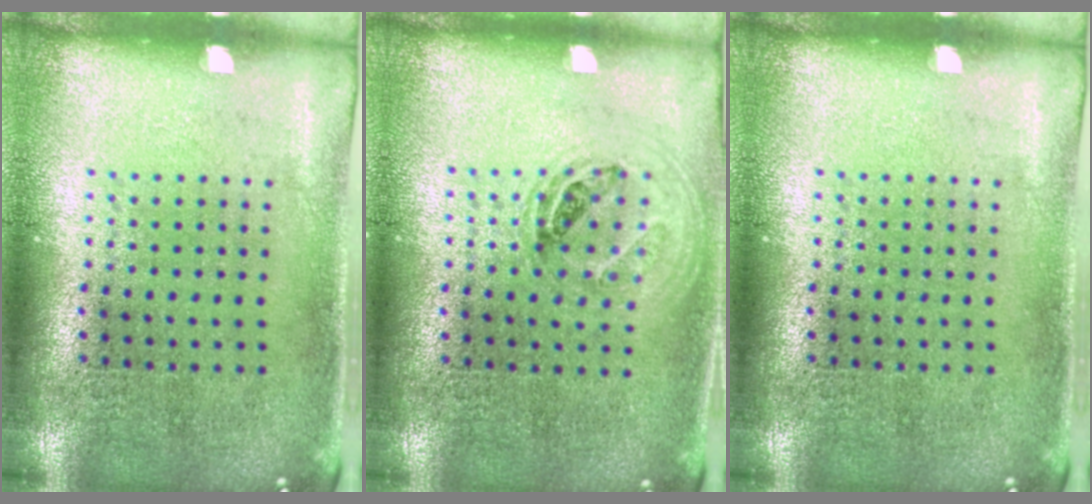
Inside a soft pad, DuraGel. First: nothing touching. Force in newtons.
{"total": 1.1, "press": 1.0, "slide": 0.4}
{"total": 0.0}